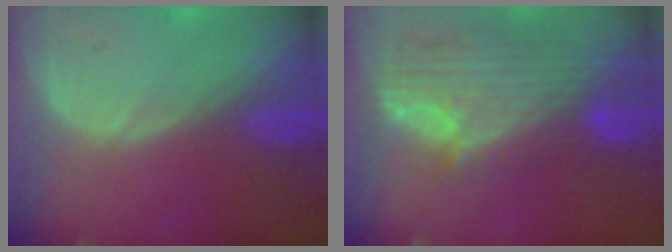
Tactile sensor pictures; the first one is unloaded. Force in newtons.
{"total": 12.0, "press": 10.1, "slide": 6.4}